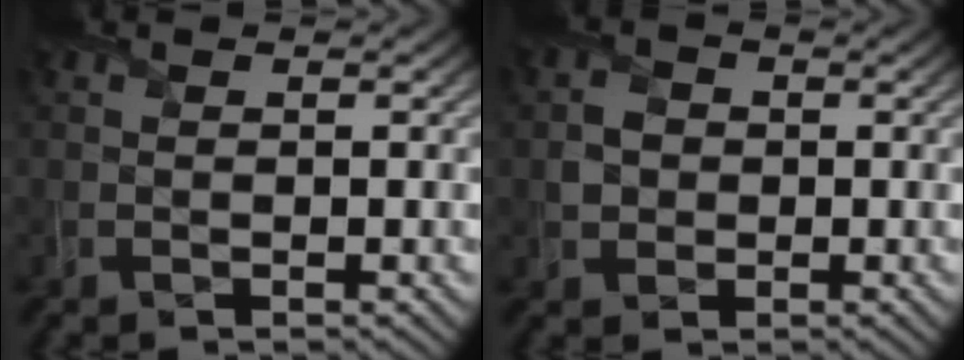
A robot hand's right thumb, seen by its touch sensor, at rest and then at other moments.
{"total": 2.2, "force": [-0.4, 1.9, 1.0], "torque": [-0.024, 0.000, -0.010]}